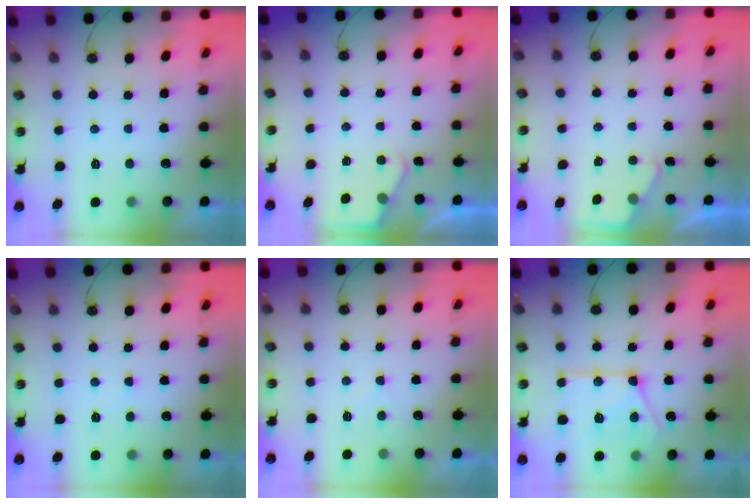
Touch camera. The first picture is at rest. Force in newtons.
{"total": 2.6, "press": 2.6, "slide": 0.4}
{"total": 1.8, "press": 1.7, "slide": 0.3}
{"total": 2.4, "press": 2.4, "slide": 0.5}
{"total": 3.6, "press": 3.6, "slide": 0.5}
{"total": 17.0, "press": 17.0, "slide": 1.1}